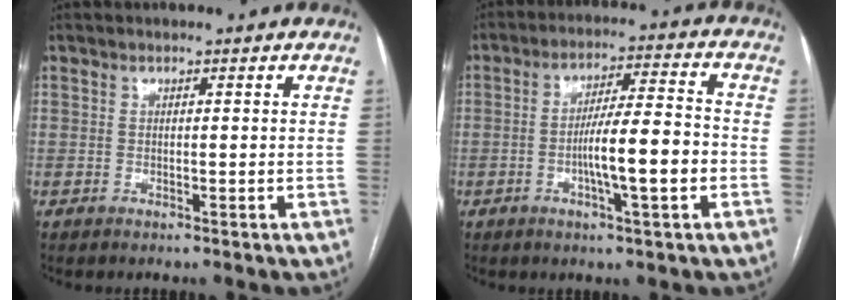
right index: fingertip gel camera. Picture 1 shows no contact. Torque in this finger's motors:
{"motor_torque": [1.72, -0.42, 0.73, 0.18]}